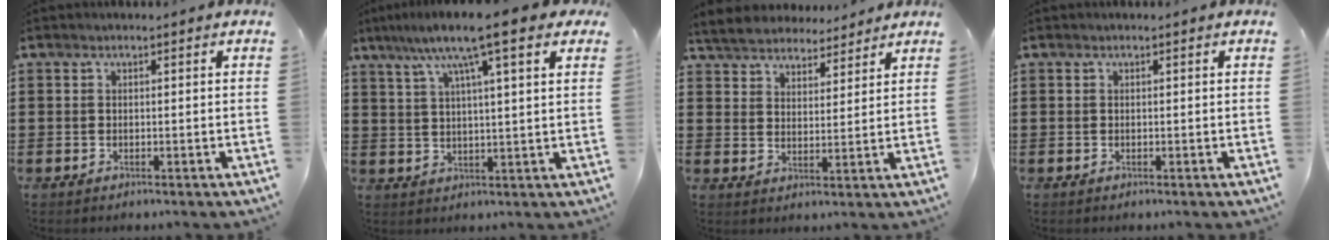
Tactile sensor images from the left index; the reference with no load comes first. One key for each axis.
{"total": 10.6, "fx": 6.7, "fy": 1.7, "fz": 8.1, "tx": -0.159, "ty": -0.009, "tz": 0.109}
{"total": 4.9, "fx": 4.7, "fy": 1.2, "fz": 0.0, "tx": -0.024, "ty": -0.018, "tz": 0.084}
{"total": 0.0}